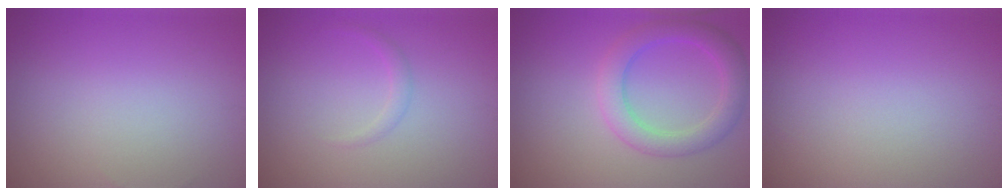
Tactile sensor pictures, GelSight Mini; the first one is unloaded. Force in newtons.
{"total": 1.0, "press": 1.0, "slide": 0.1}
{"total": 4.0, "press": 4.0, "slide": 0.1}
{"total": 0.0}